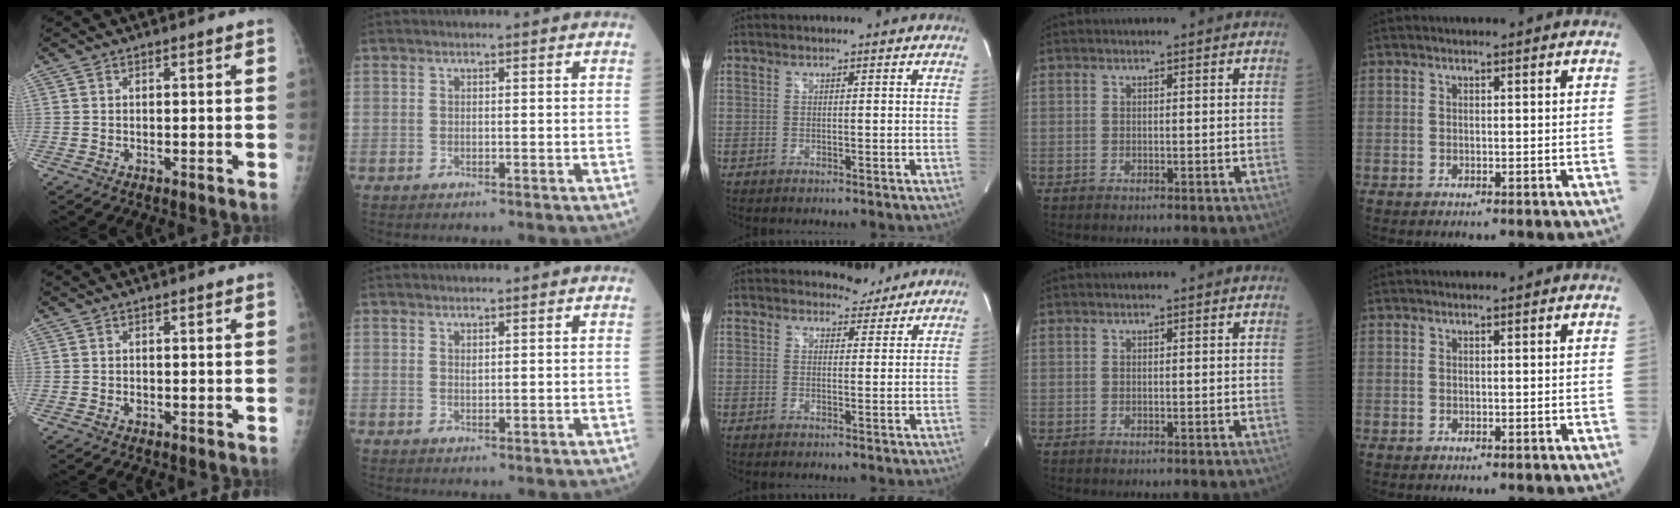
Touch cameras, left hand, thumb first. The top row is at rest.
{"thumb": {"total": 0.8, "force": [-0.3, 0.6, 0.4], "torque": [-0.001, 0.002, -0.006]}, "index": {"total": 0.8, "force": [0.6, 0.2, 0.5], "torque": [-0.013, -0.001, 0.012]}, "middle": {"total": 3.2, "force": [2.9, 1.3, -0.1], "torque": [0.000, -0.004, 0.035]}}